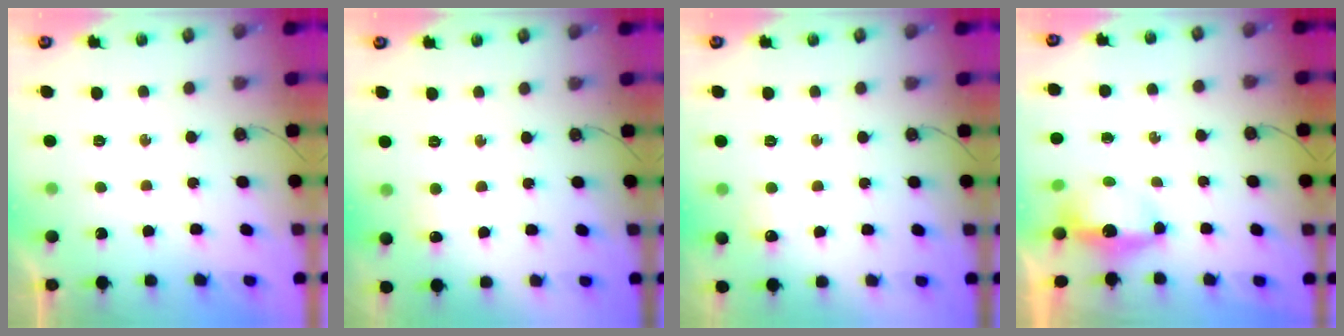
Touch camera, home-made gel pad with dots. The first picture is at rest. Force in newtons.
{"total": 5.0, "press": 4.9, "slide": 1.1}
{"total": 5.2, "press": 5.1, "slide": 0.7}
{"total": 5.1, "press": 5.0, "slide": 0.4}